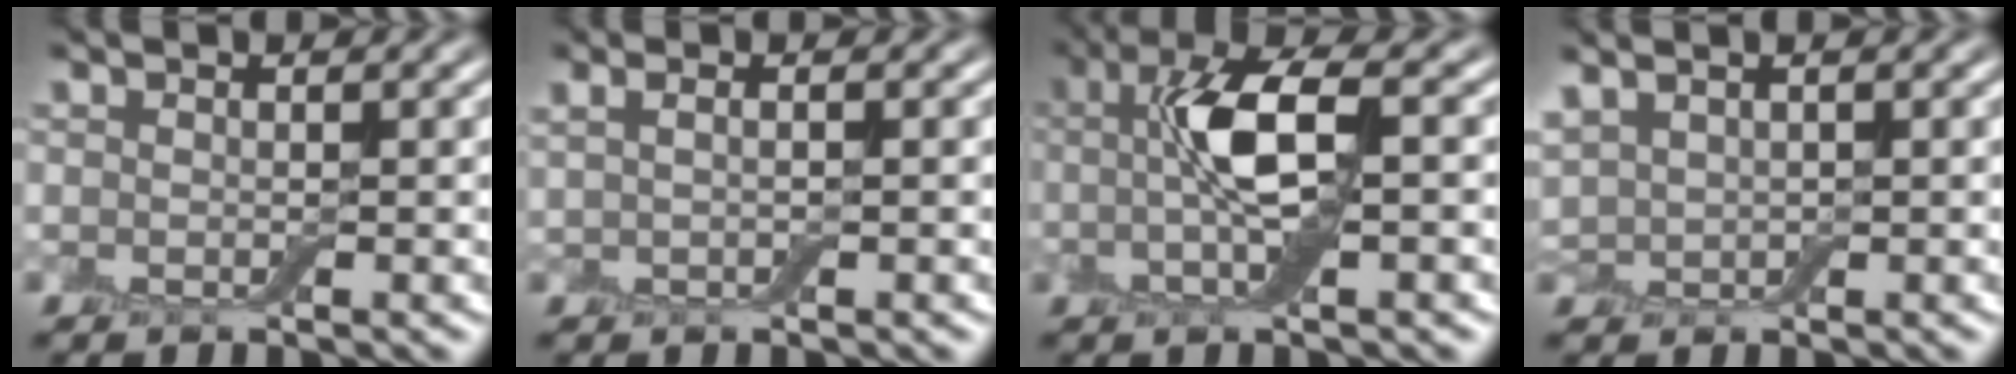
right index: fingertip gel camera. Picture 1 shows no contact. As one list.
[{"total": 2.0, "force": [0.8, 1.2, 1.4], "torque": [-0.010, 0.003, -0.007]}, {"total": 5.8, "force": [-0.1, 1.8, 5.5], "torque": [-0.107, 0.006, -0.007]}, {"total": 2.0, "force": [1.3, 1.1, 0.9], "torque": [-0.029, 0.012, 0.033]}]